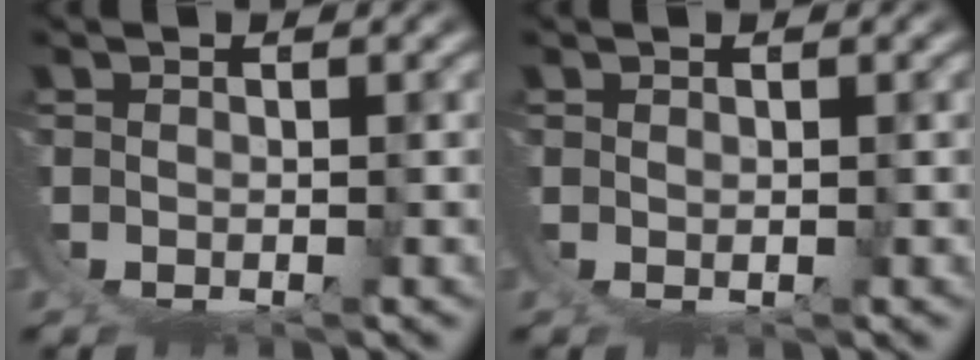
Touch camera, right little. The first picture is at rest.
{"total": 1.1, "force": [0.8, -0.8, 0.0], "torque": [0.001, 0.001, 0.014]}